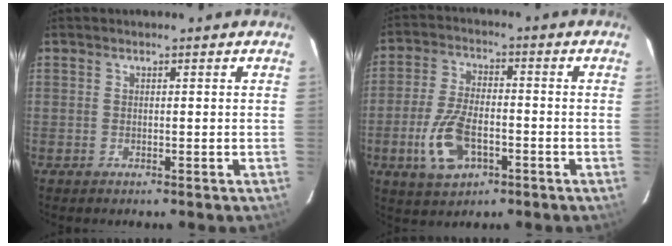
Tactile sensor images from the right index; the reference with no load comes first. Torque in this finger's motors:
{"motor_torque": [0.38, -0.17, 0.25, 0.12]}